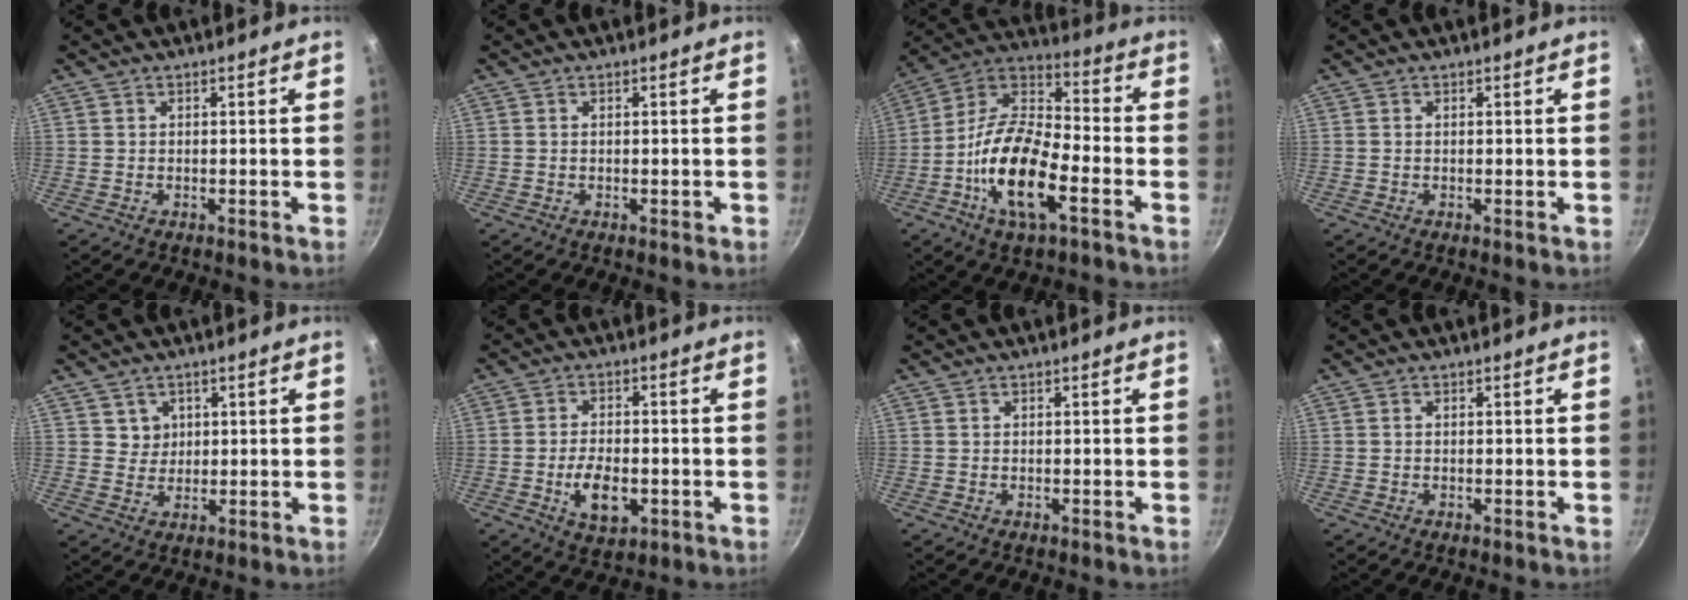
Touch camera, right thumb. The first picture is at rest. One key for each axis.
{"total": 0.9, "fx": -0.3, "fy": 0.3, "fz": 0.8, "tx": -0.009, "ty": 0.002, "tz": -0.003}
{"total": 18.0, "fx": -6.3, "fy": 7.4, "fz": 15.1, "tx": -0.280, "ty": 0.035, "tz": -0.138}
{"total": 0.0}
{"total": 3.1, "fx": 1.3, "fy": 2.8, "fz": 0.4, "tx": 0.014, "ty": -0.001, "tz": 0.023}
{"total": 8.1, "fx": -2.1, "fy": 4.4, "fz": 6.4, "tx": -0.100, "ty": 0.007, "tz": -0.031}
{"total": 0.0}
{"total": 0.0}